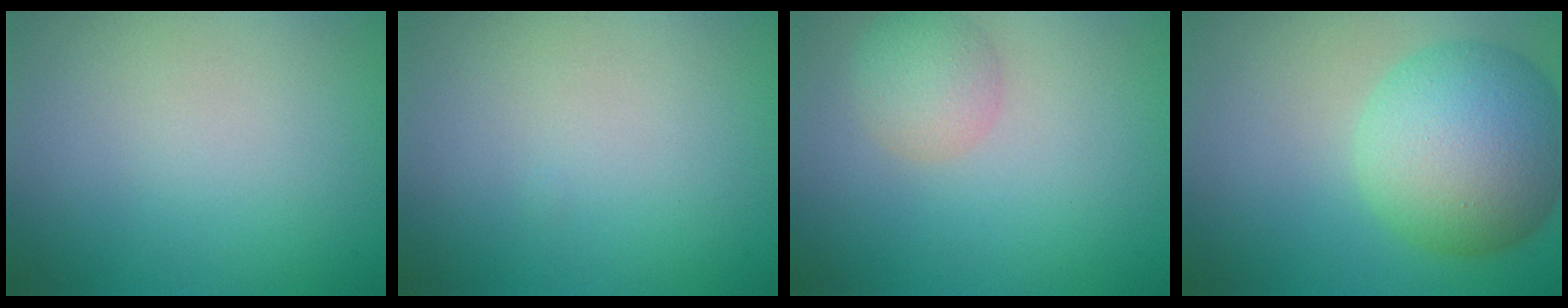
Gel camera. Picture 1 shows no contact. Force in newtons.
{"total": 0.0}
{"total": 2.5, "press": 2.5, "slide": 0.1}
{"total": 9.2, "press": 9.2, "slide": 0.4}